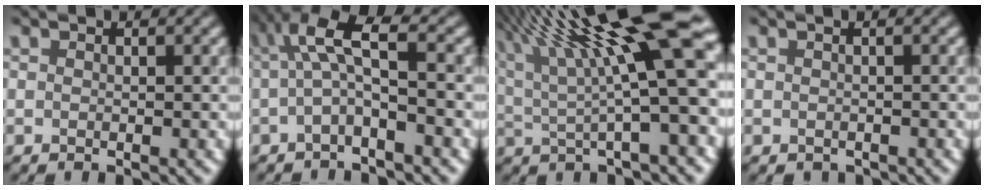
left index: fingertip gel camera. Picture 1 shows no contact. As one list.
[{"total": 4.3, "force": [0.2, 0.9, 4.2], "torque": [-0.081, 0.012, -0.003]}, {"total": 15.2, "force": [5.3, 3.0, 13.9], "torque": [-0.214, 0.013, 0.088]}, {"total": 0.5, "force": [-0.4, 0.2, 0.3], "torque": [-0.008, -0.002, -0.003]}]